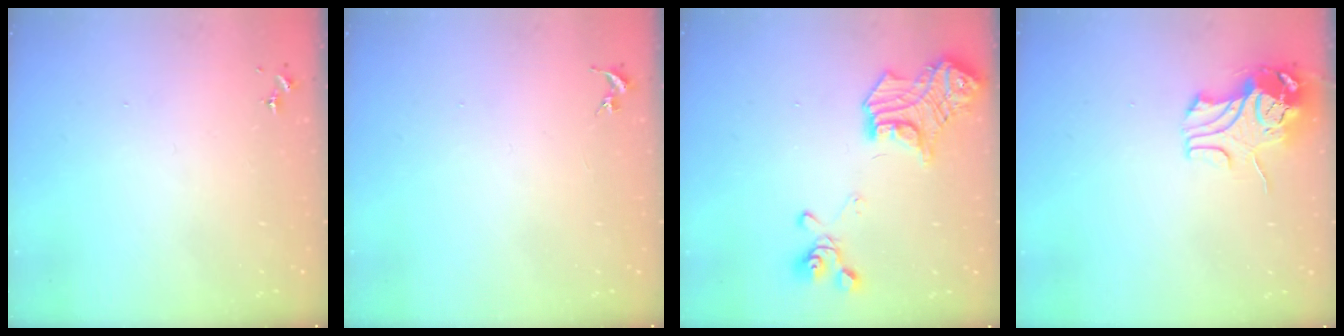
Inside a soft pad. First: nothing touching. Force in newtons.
{"total": 0.0}
{"total": 20.7, "press": 20.7, "slide": 1.8}
{"total": 9.6, "press": 9.5, "slide": 1.0}